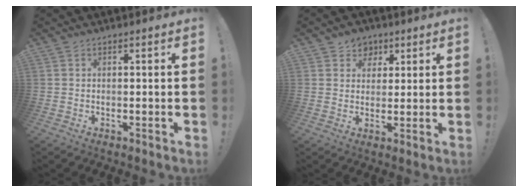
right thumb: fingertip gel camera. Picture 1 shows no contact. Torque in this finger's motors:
{"motor_torque": [-0.30, 0.16, -0.11, 0.10, 0.00]}